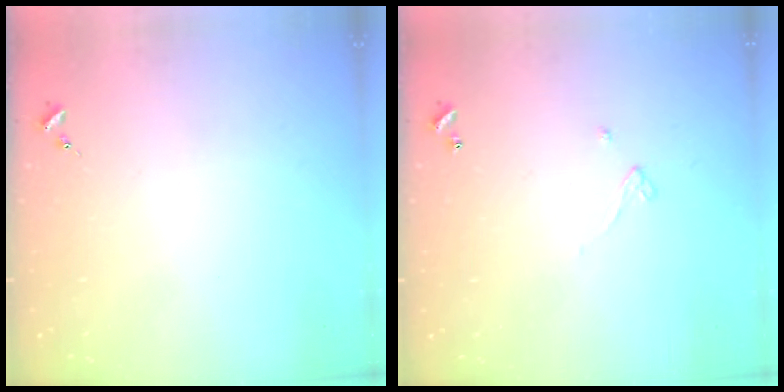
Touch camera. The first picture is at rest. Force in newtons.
{"total": 2.6, "press": 2.6, "slide": 0.2}